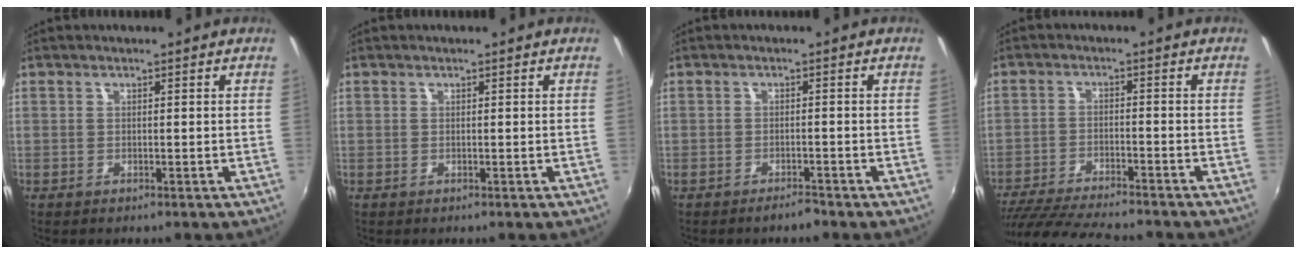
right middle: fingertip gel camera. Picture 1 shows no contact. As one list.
[{"total": 0.0}, {"total": 2.0, "force": [-1.8, 0.3, 0.7], "torque": [-0.018, -0.003, -0.030]}, {"total": 14.4, "force": [-12.9, 1.6, 6.3], "torque": [-0.140, -0.024, -0.216]}]